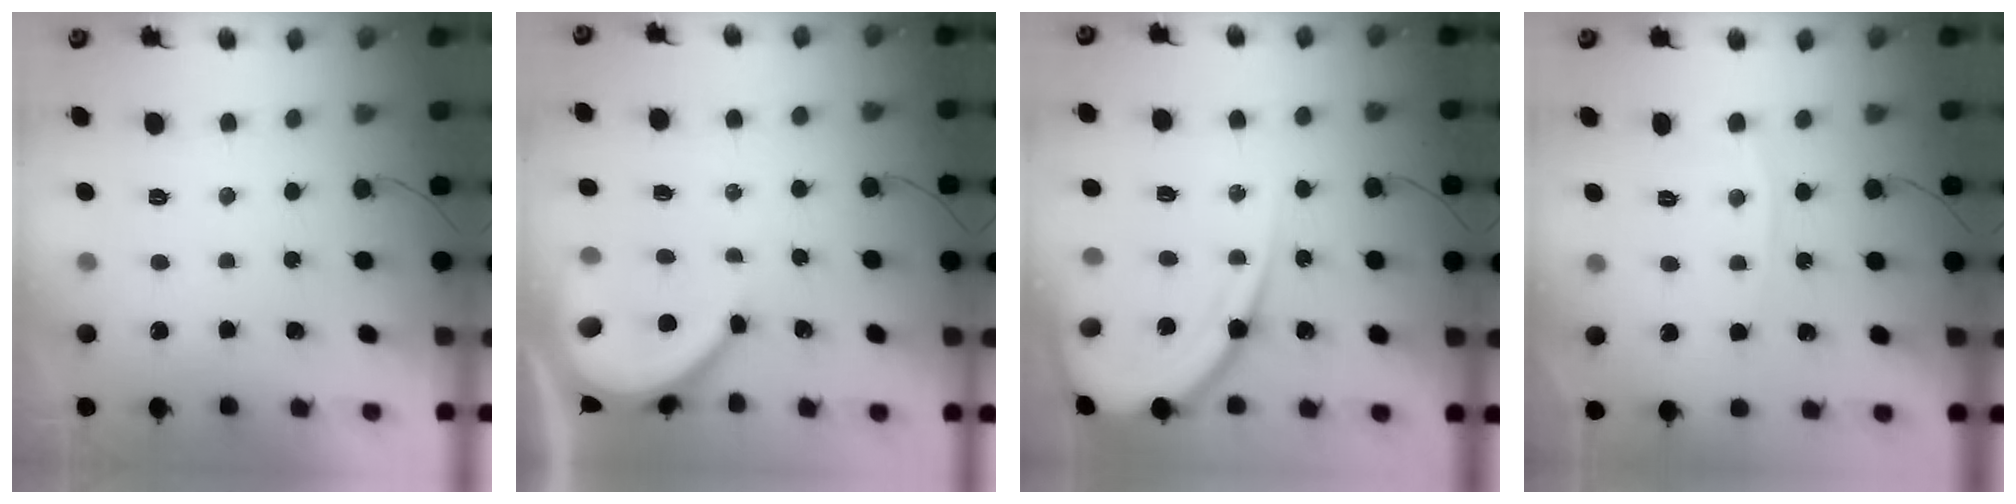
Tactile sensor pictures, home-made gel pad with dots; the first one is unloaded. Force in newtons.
{"total": 8.8, "press": 8.7, "slide": 1.2}
{"total": 15.9, "press": 15.8, "slide": 1.6}
{"total": 3.8, "press": 3.8, "slide": 0.2}